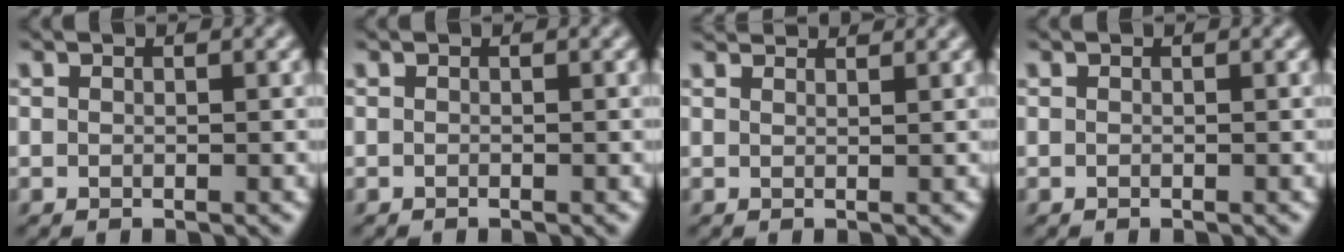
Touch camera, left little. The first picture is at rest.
{"total": 0.0}
{"total": 2.5, "force": [2.5, 0.0, 0.7], "torque": [-0.019, 0.007, 0.036]}
{"total": 0.0}